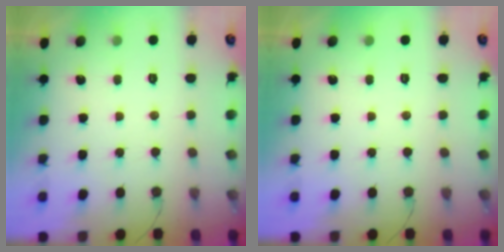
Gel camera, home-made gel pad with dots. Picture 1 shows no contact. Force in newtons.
{"total": 0.0}